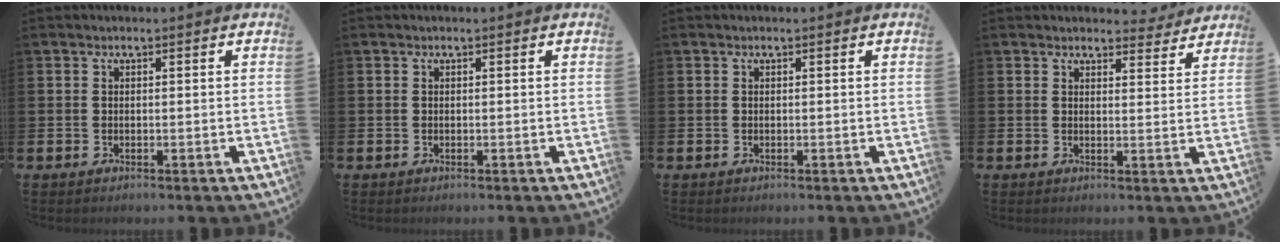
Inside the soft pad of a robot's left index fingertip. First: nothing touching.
{"total": 0.0}
{"total": 0.0}
{"total": 3.2, "force": [3.1, 0.7, 0.2], "torque": [0.007, -0.020, 0.052]}